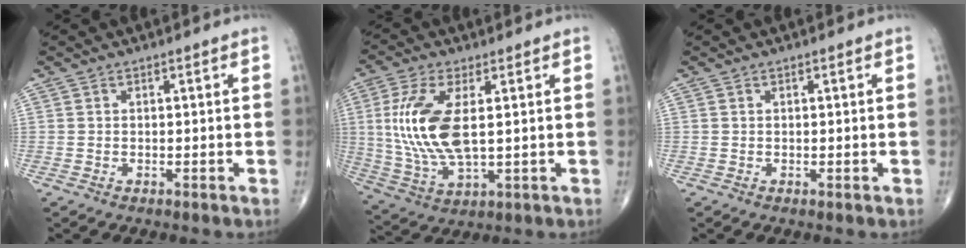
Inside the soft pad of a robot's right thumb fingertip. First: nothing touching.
{"total": 14.0, "force": [1.9, 5.9, 12.5], "torque": [-0.281, -0.011, 0.046]}
{"total": 0.0}